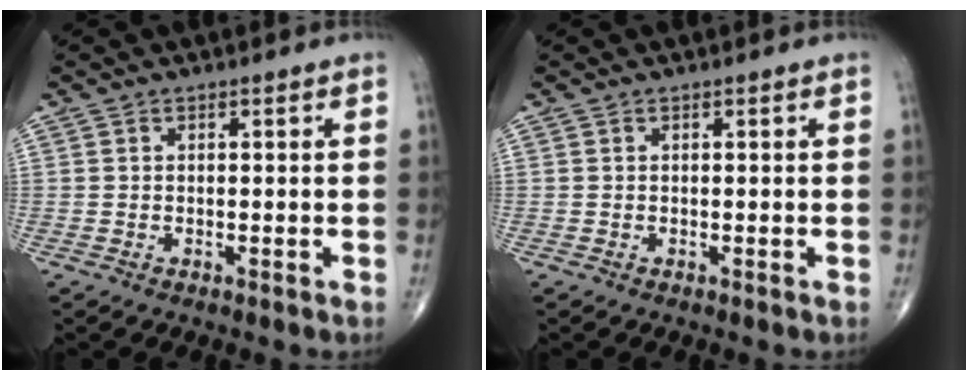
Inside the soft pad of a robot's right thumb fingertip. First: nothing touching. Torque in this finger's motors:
{"motor_torque": [0.14, 0.14, 0.22, 0.22, 0.00]}